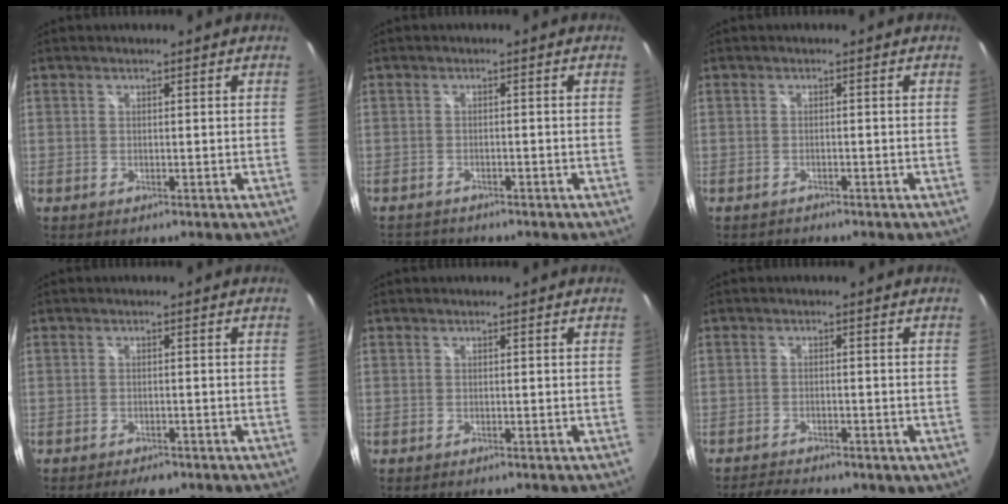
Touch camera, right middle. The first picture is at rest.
{"total": 5.7, "force": [-5.0, 2.2, 1.5], "torque": [-0.042, -0.004, -0.080]}
{"total": 1.2, "force": [-1.1, 0.4, 0.0], "torque": [-0.005, -0.002, -0.019]}
{"total": 3.4, "force": [-2.6, 1.4, 1.6], "torque": [-0.037, -0.009, -0.040]}
{"total": 0.0}
{"total": 5.7, "force": [-4.1, 2.4, 3.1], "torque": [-0.068, -0.005, -0.057]}